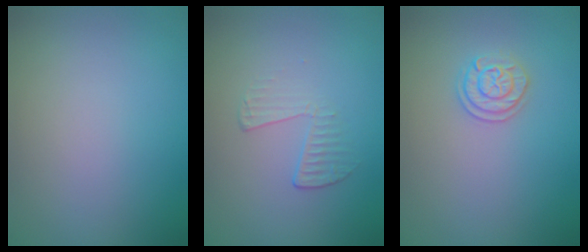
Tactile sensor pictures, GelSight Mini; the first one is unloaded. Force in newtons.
{"total": 1.8, "press": 0.5, "slide": 1.7}
{"total": 1.9, "press": 1.8, "slide": 0.5}